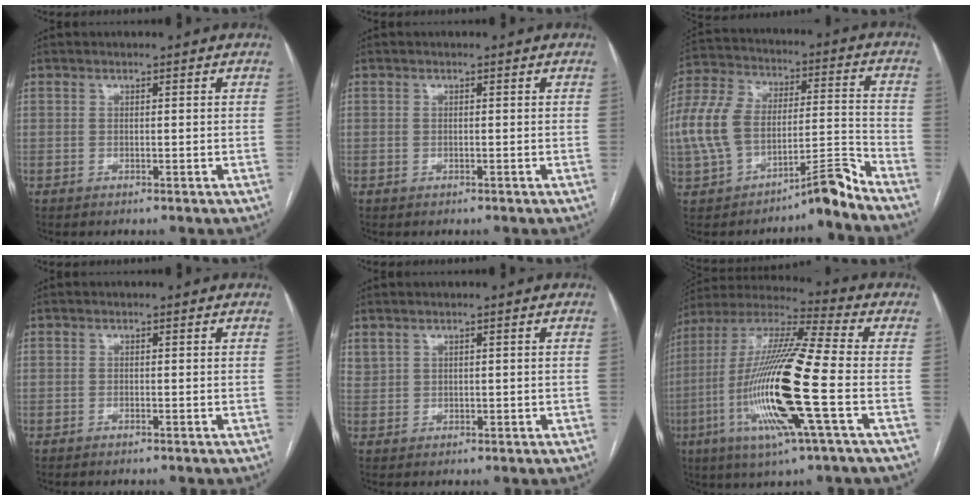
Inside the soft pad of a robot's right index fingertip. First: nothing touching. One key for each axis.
{"total": 0.0}
{"total": 11.3, "fx": -6.0, "fy": 4.2, "fz": 8.6, "tx": -0.174, "ty": 0.071, "tz": -0.103}
{"total": 0.0}
{"total": 1.6, "fx": 1.2, "fy": 0.9, "fz": 0.5, "tx": -0.013, "ty": 0.010, "tz": 0.033}
{"total": 20.2, "fx": -5.1, "fy": 0.6, "fz": 19.5, "tx": -0.407, "ty": -0.016, "tz": -0.104}